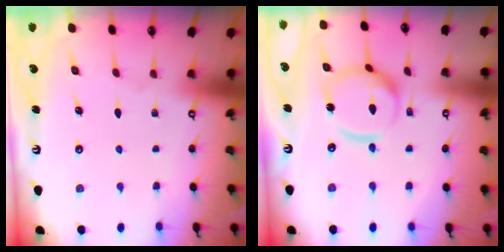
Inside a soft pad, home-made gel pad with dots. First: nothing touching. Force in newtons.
{"total": 12.7, "press": 12.6, "slide": 1.3}